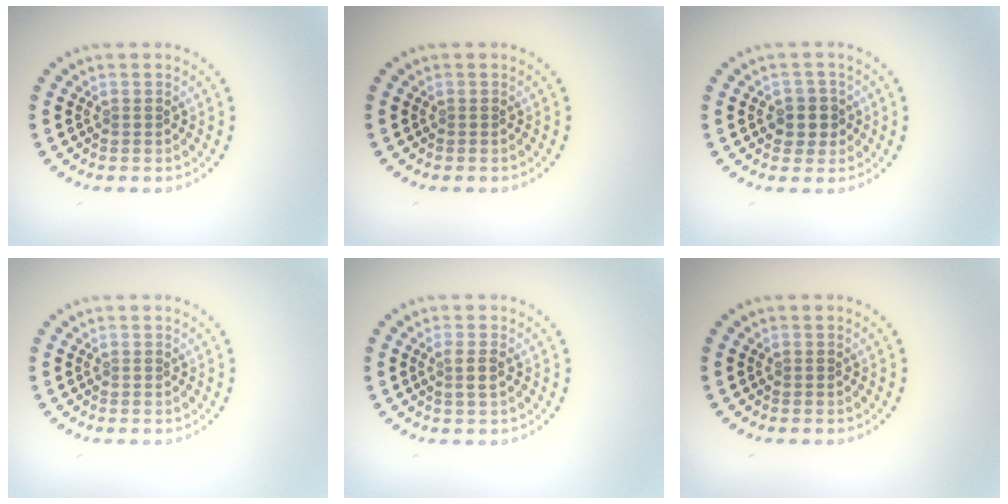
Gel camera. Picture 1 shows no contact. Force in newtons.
{"total": 0.0}
{"total": 2.4, "press": 2.2, "slide": 0.9}
{"total": 0.0}
{"total": 1.5, "press": 1.3, "slide": 0.8}
{"total": 0.0}